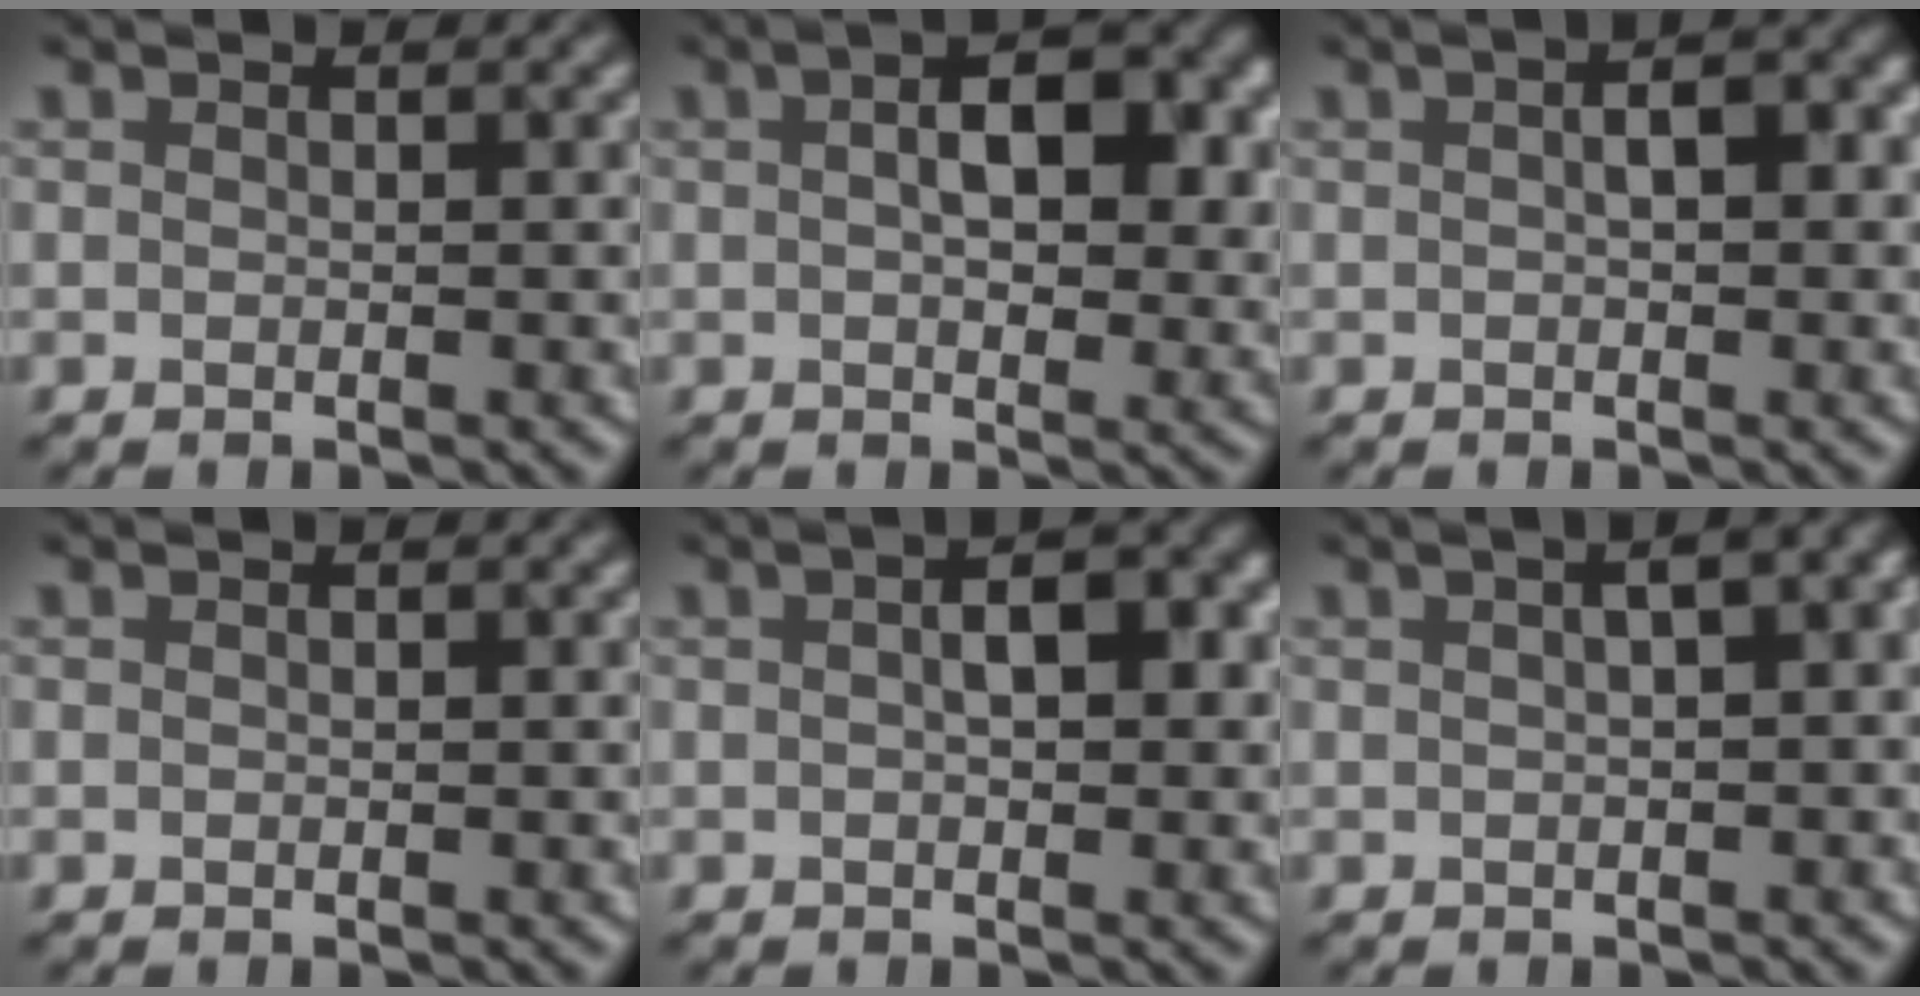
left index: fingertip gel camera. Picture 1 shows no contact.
{"total": 6.4, "force": [1.2, 3.2, 5.3], "torque": [-0.072, 0.006, 0.013]}
{"total": 3.4, "force": [0.4, 1.5, 3.1], "torque": [-0.041, 0.007, 0.000]}
{"total": 0.0}
{"total": 4.2, "force": [0.5, 1.9, 3.7], "torque": [-0.051, 0.009, 0.002]}
{"total": 8.1, "force": [2.1, 3.6, 7.0], "torque": [-0.053, 0.041, 0.009]}